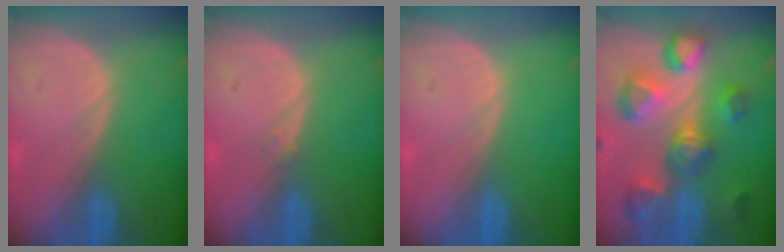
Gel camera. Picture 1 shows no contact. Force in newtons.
{"total": 0.6, "press": 0.5, "slide": 0.3}
{"total": 0.0}
{"total": 11.3, "press": 10.1, "slide": 5.1}